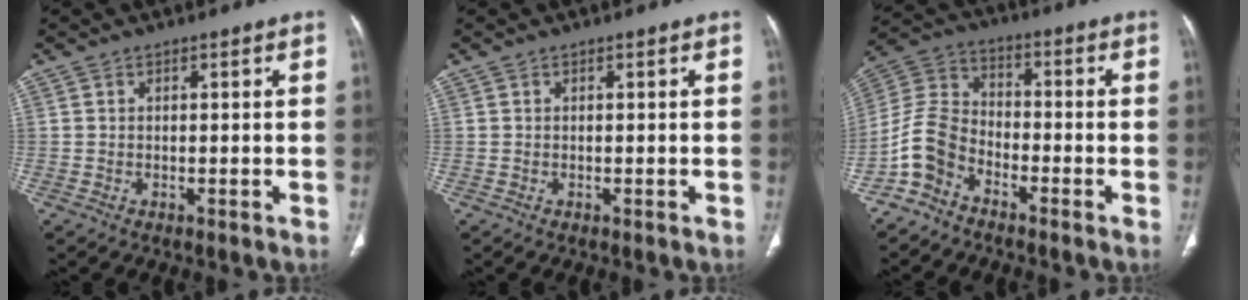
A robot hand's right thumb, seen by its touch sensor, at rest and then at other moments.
{"total": 0.0}
{"total": 8.6, "force": [-5.4, 5.4, 4.1], "torque": [-0.090, 0.044, -0.121]}